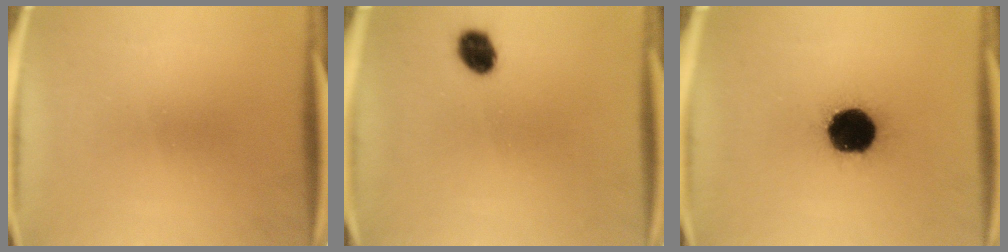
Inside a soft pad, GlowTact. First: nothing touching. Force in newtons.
{"total": 5.6}
{"total": 19.7}